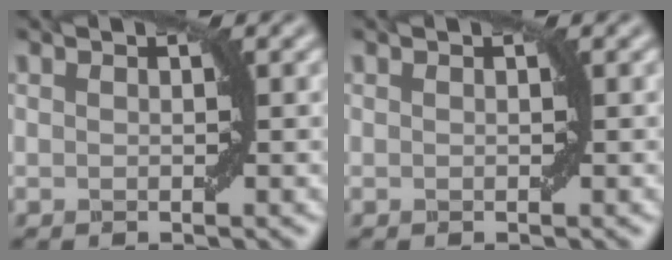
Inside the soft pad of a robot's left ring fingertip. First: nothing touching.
{"total": 0.0}